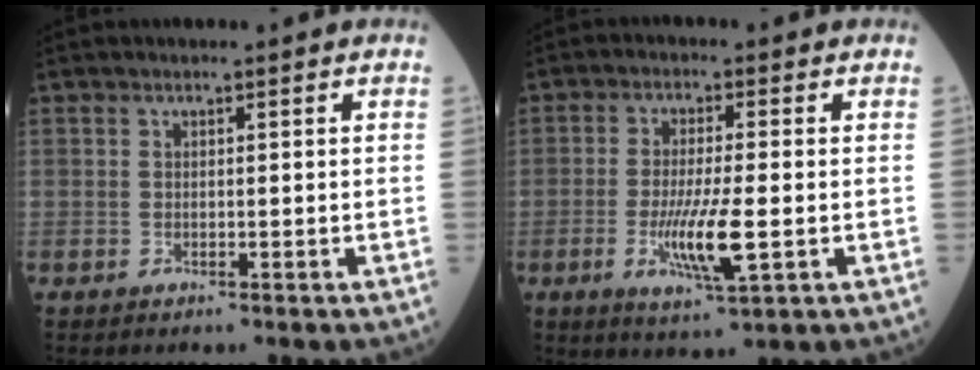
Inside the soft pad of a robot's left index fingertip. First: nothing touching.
{"total": 7.7, "force": [-1.8, 0.8, 7.4], "torque": [-0.145, -0.017, -0.032]}